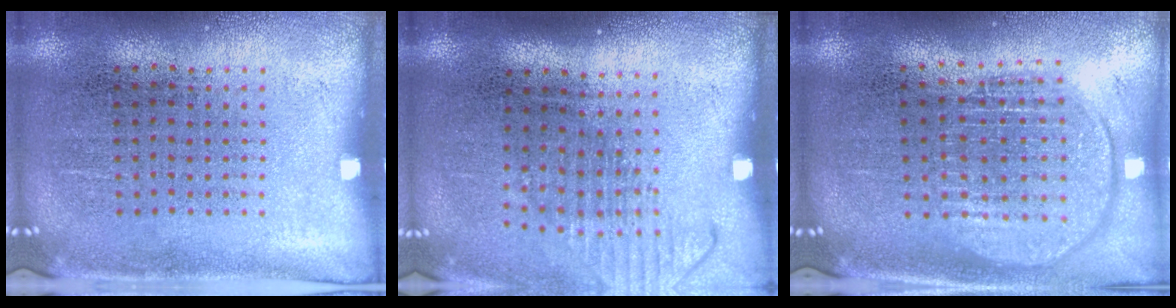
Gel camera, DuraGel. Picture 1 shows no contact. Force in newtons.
{"total": 1.3, "press": 1.0, "slide": 0.9}
{"total": 1.8, "press": 1.5, "slide": 1.0}